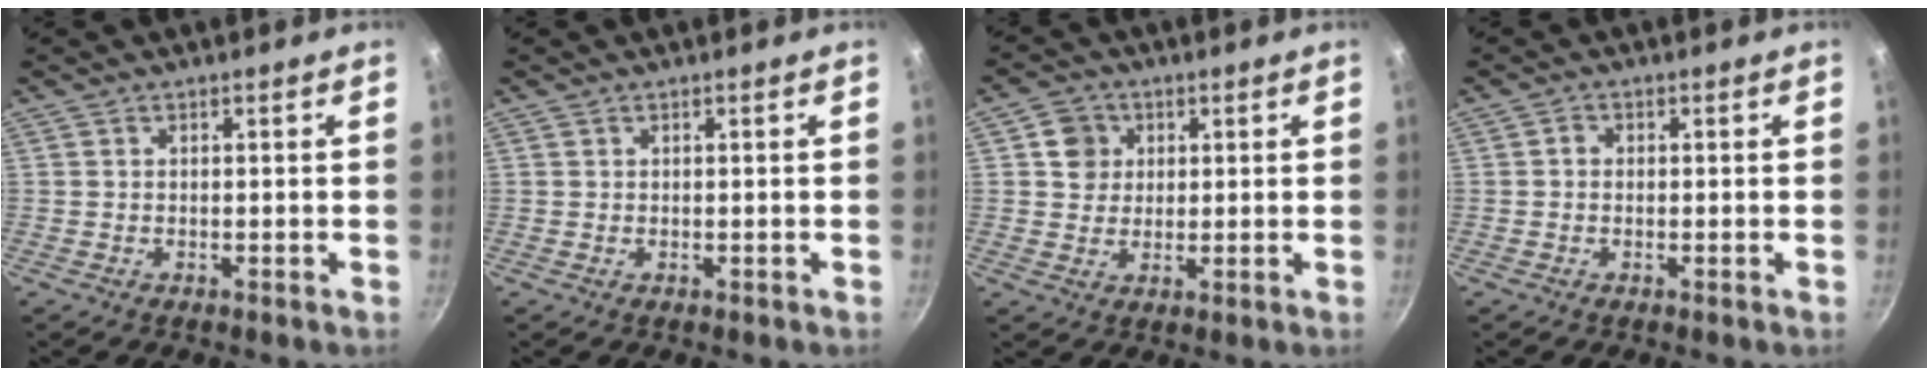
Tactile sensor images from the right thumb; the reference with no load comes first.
{"total": 0.0}
{"total": 5.4, "force": [1.6, 4.9, 1.6], "torque": [0.010, 0.000, 0.022]}
{"total": 1.4, "force": [0.0, 1.2, 0.7], "torque": [-0.011, 0.007, -0.004]}